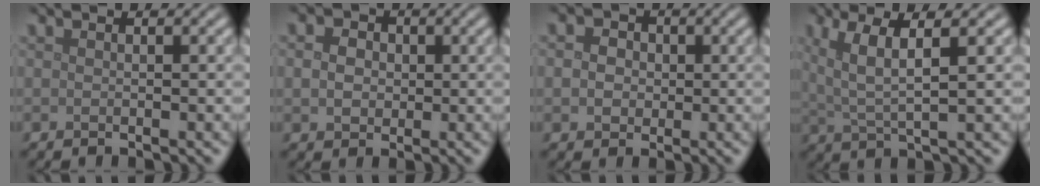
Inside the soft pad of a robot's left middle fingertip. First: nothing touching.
{"total": 3.4, "force": [0.7, 2.8, 1.8], "torque": [-0.029, 0.009, -0.003]}
{"total": 3.9, "force": [1.0, 3.2, 1.9], "torque": [-0.020, 0.021, -0.008]}
{"total": 4.7, "force": [1.9, 1.1, 4.2], "torque": [-0.082, 0.001, 0.039]}